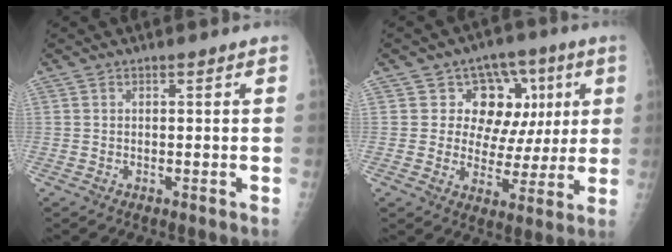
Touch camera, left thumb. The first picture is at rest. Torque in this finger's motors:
{"motor_torque": [0.07, 0.24, 0.36, -0.18, 0.05]}